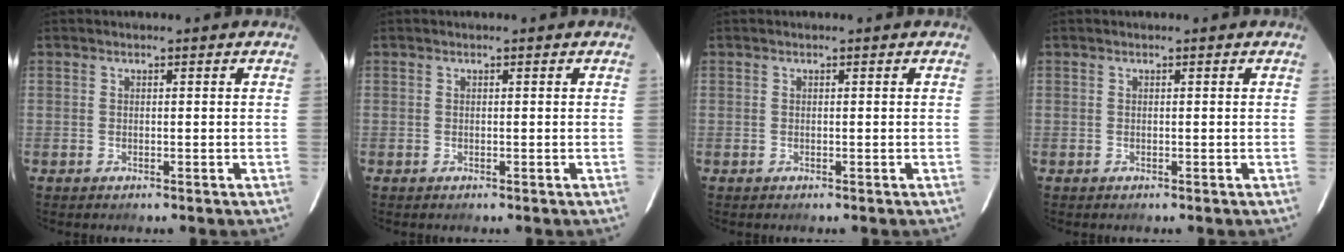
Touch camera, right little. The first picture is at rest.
{"total": 0.0}
{"total": 0.0}
{"total": 0.0}